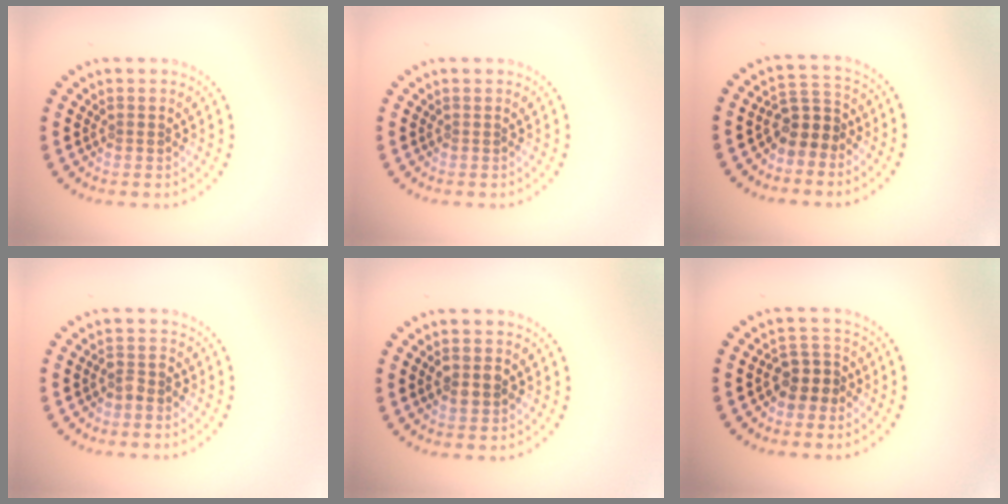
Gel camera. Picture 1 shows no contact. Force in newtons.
{"total": 0.0}
{"total": 3.0, "press": 2.5, "slide": 1.7}
{"total": 1.4, "press": 1.1, "slide": 0.8}
{"total": 2.7, "press": 2.7, "slide": 0.1}
{"total": 2.8, "press": 2.5, "slide": 1.3}